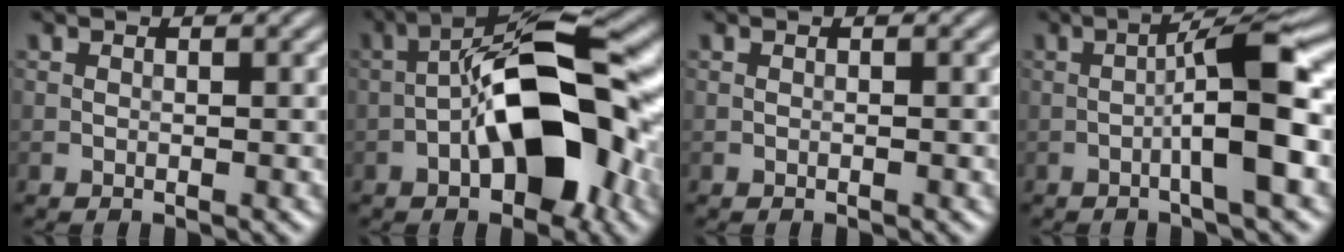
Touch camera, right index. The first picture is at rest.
{"total": 12.0, "force": [-3.1, 5.1, 10.5], "torque": [-0.159, 0.021, -0.060]}
{"total": 0.0}
{"total": 6.2, "force": [-1.2, 0.6, 6.0], "torque": [-0.098, 0.020, -0.026]}